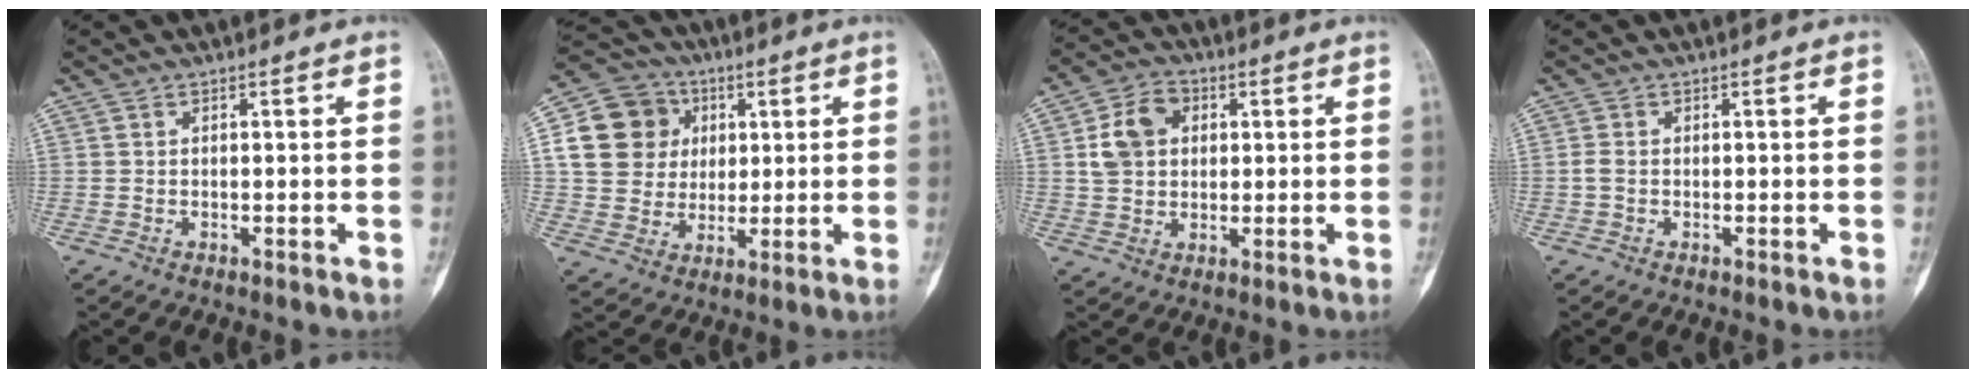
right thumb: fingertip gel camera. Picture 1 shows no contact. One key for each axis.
{"total": 13.8, "fx": 3.1, "fy": 12.7, "fz": 4.5, "tx": -0.058, "ty": 0.013, "tz": 0.057}
{"total": 8.5, "fx": 1.8, "fy": 6.6, "fz": 5.0, "tx": -0.073, "ty": 0.009, "tz": 0.030}
{"total": 1.2, "fx": -0.2, "fy": 0.8, "fz": 0.9, "tx": -0.024, "ty": -0.001, "tz": -0.007}